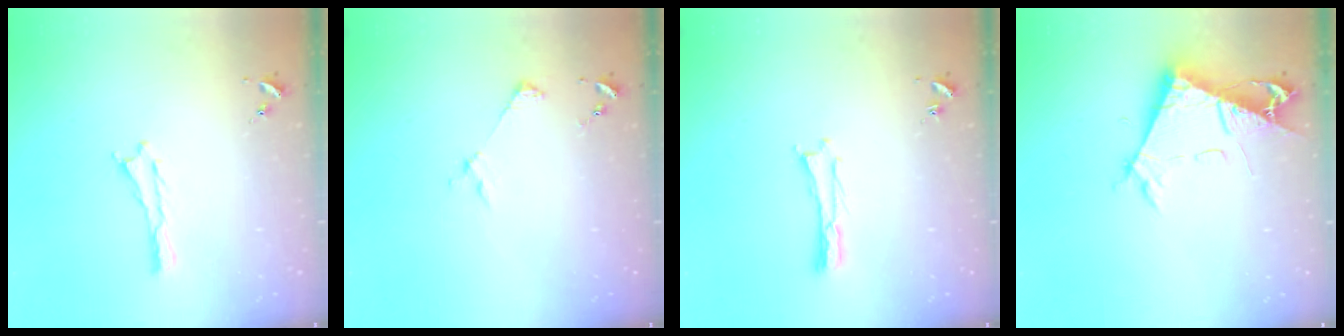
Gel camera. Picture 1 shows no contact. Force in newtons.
{"total": 2.5, "press": 2.5, "slide": 0.2}
{"total": 0.0}
{"total": 7.7, "press": 7.6, "slide": 1.1}